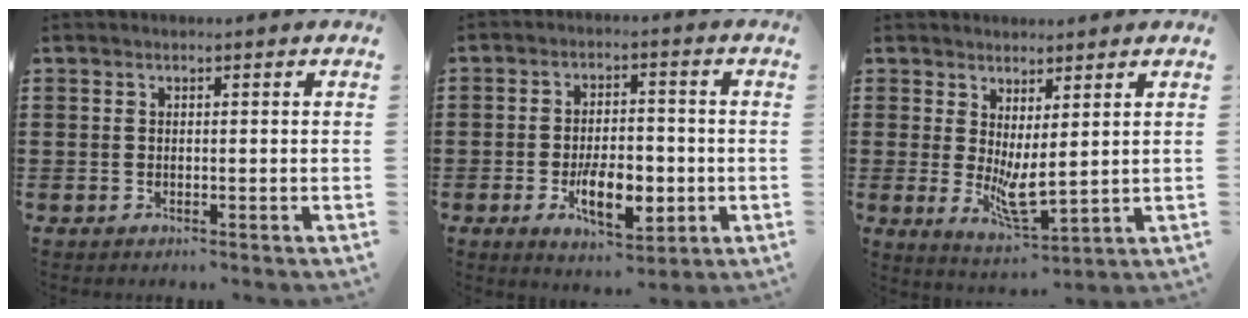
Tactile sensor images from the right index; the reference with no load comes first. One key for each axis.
{"total": 8.5, "fx": -2.5, "fy": 4.3, "fz": 6.9, "tx": -0.118, "ty": -0.003, "tz": -0.046}
{"total": 5.0, "fx": 1.2, "fy": 1.6, "fz": 4.5, "tx": -0.085, "ty": -0.019, "tz": 0.024}